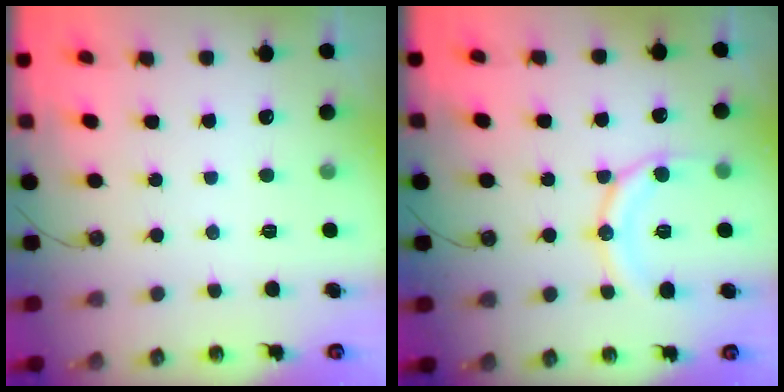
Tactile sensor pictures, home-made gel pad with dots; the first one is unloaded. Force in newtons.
{"total": 12.9, "press": 12.8, "slide": 1.4}